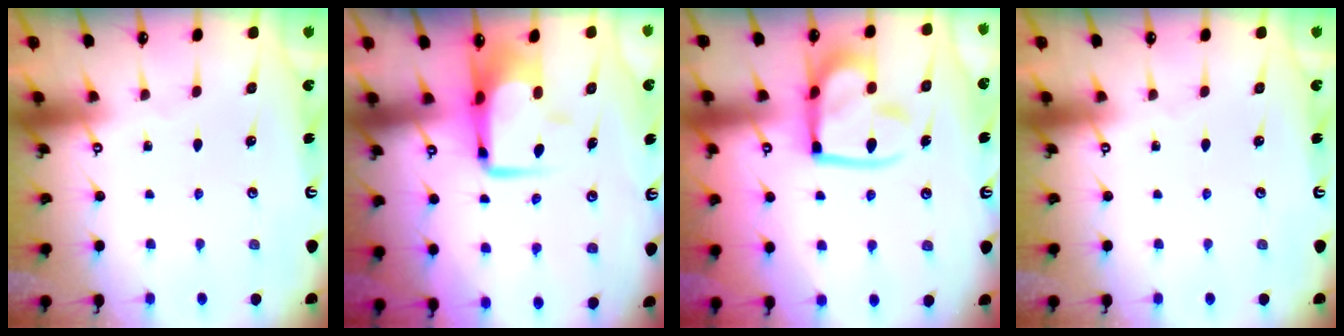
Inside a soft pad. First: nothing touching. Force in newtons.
{"total": 7.7, "press": 7.5, "slide": 1.7}
{"total": 15.4, "press": 15.3, "slide": 1.7}
{"total": 0.0}